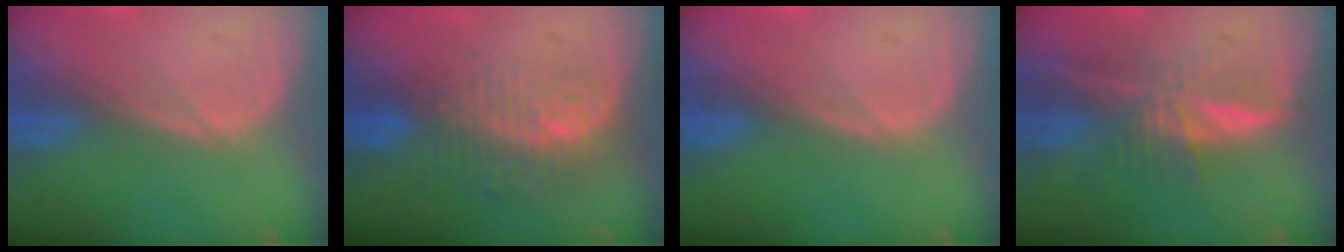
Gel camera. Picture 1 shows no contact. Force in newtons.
{"total": 9.9, "press": 8.1, "slide": 5.7}
{"total": 0.0}
{"total": 6.7, "press": 5.8, "slide": 3.3}